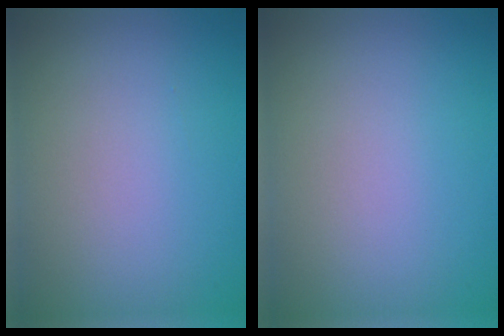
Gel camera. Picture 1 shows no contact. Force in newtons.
{"total": 0.0}